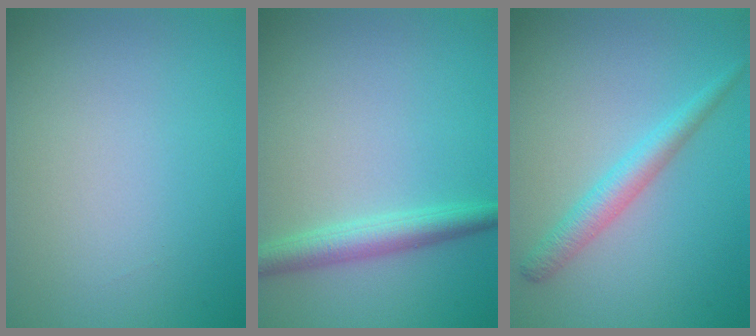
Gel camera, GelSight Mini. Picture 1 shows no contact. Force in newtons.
{"total": 3.0, "press": 3.0, "slide": 0.1}
{"total": 2.6, "press": 2.6, "slide": 0.1}